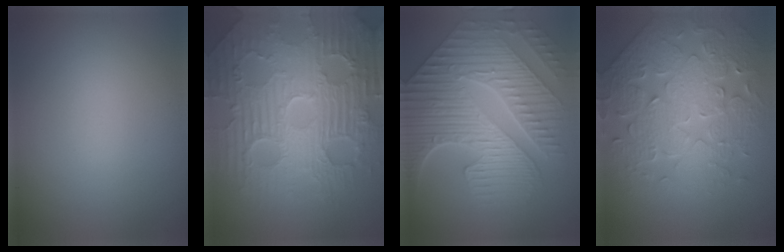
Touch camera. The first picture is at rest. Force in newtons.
{"total": 11.8, "press": 7.5, "slide": 9.0}
{"total": 10.1, "press": 7.1, "slide": 7.1}
{"total": 5.6, "press": 5.2, "slide": 2.2}